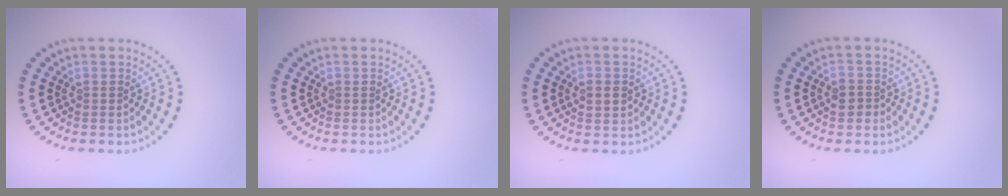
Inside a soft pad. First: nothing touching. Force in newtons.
{"total": 0.0}
{"total": 1.8, "press": 1.8, "slide": 0.1}
{"total": 1.8, "press": 1.7, "slide": 0.6}